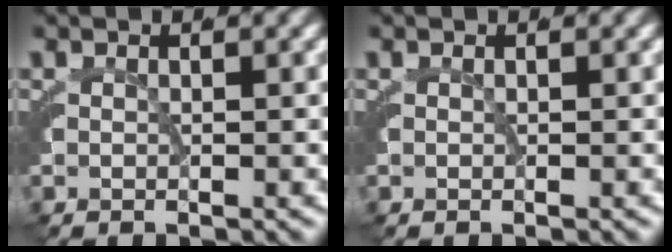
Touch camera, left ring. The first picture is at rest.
{"total": 0.0}